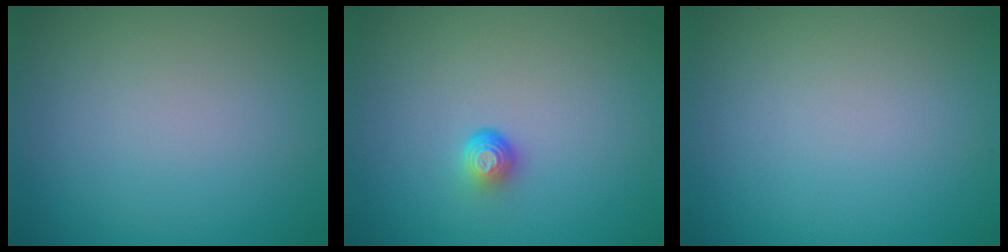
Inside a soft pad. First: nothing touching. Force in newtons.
{"total": 1.7, "press": 1.1, "slide": 1.3}
{"total": 0.0}